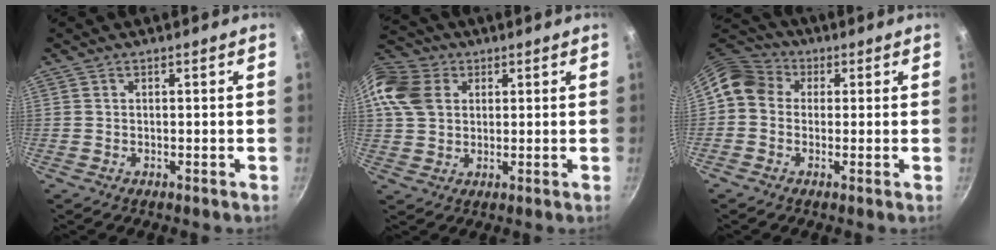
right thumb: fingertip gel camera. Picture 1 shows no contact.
{"total": 11.4, "force": [3.6, 8.9, 6.2], "torque": [-0.110, 0.001, 0.059]}
{"total": 8.0, "force": [0.9, 6.9, 4.0], "torque": [-0.050, 0.020, -0.006]}